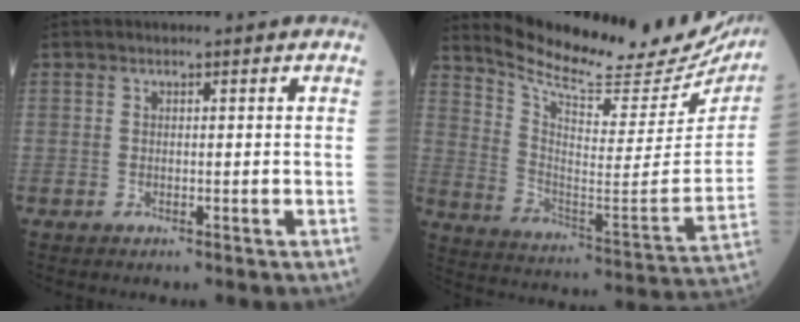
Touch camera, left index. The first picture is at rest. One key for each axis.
{"total": 25.1, "fx": 22.9, "fy": 4.6, "fz": 9.3, "tx": -0.153, "ty": -0.073, "tz": 0.309}